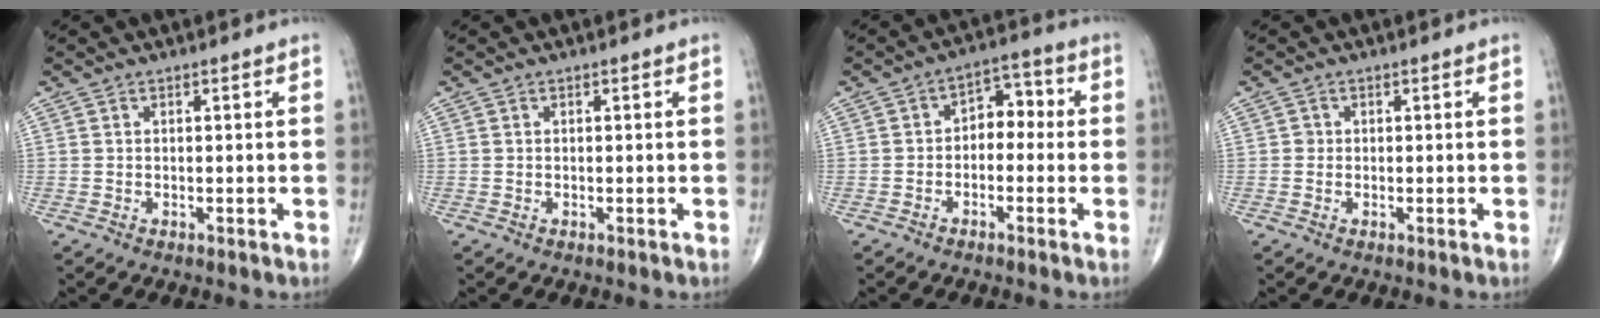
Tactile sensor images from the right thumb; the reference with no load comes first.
{"total": 0.0}
{"total": 5.7, "force": [-0.9, 4.0, 4.0], "torque": [-0.034, 0.035, -0.028]}
{"total": 0.7, "force": [0.0, 0.7, 0.1], "torque": [0.003, 0.003, -0.002]}